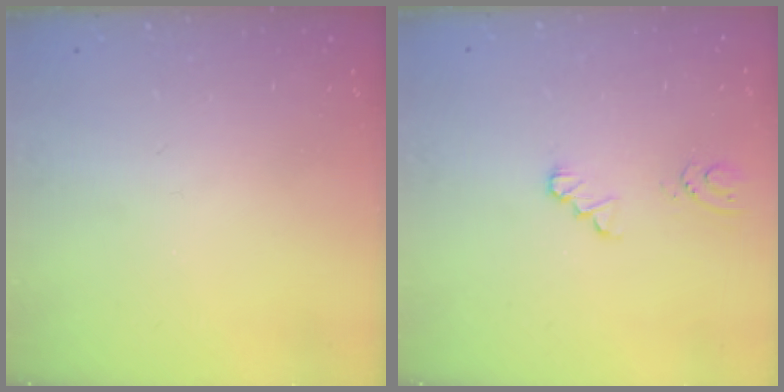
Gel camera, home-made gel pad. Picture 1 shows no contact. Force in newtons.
{"total": 1.1, "press": 1.1, "slide": 0.2}